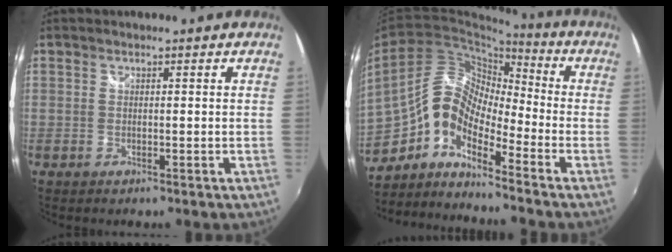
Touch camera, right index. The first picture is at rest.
{"total": 10.8, "force": [-5.7, 5.2, 7.7], "torque": [-0.136, 0.019, -0.124]}